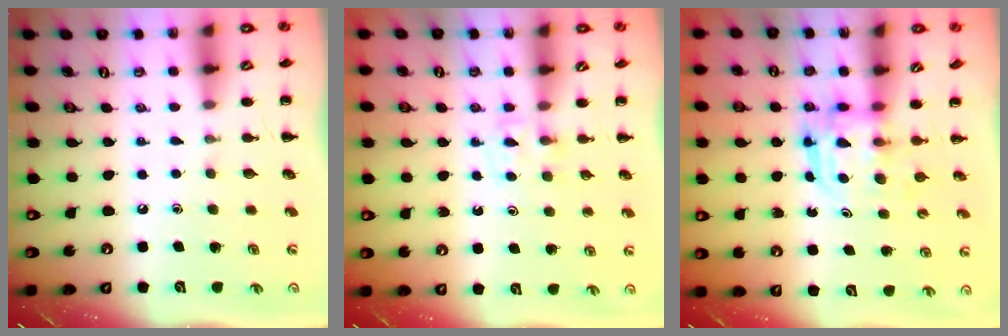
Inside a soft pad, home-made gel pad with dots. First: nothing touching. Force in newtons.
{"total": 4.1, "press": 3.9, "slide": 1.4}
{"total": 3.0, "press": 3.0, "slide": 0.2}